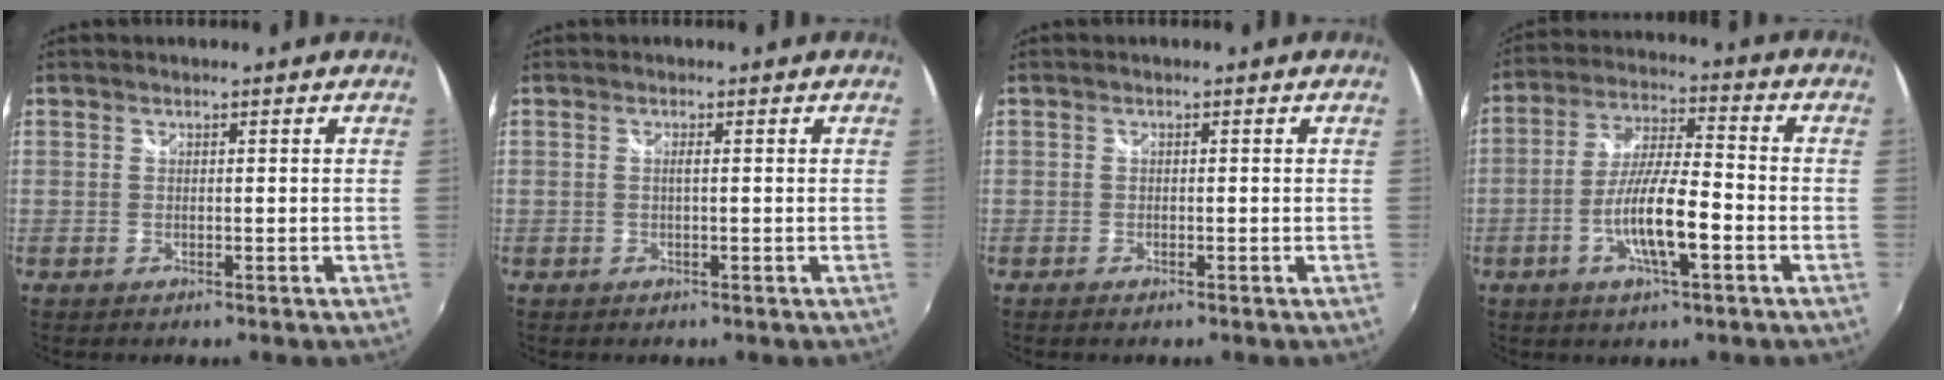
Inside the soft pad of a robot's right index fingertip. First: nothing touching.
{"total": 0.8, "force": [-0.1, -0.2, 0.8], "torque": [-0.012, 0.001, -0.003]}
{"total": 0.8, "force": [-0.6, 0.2, 0.4], "torque": [-0.010, -0.003, -0.012]}
{"total": 11.0, "force": [-4.0, 1.9, 10.0], "torque": [-0.198, -0.003, -0.073]}